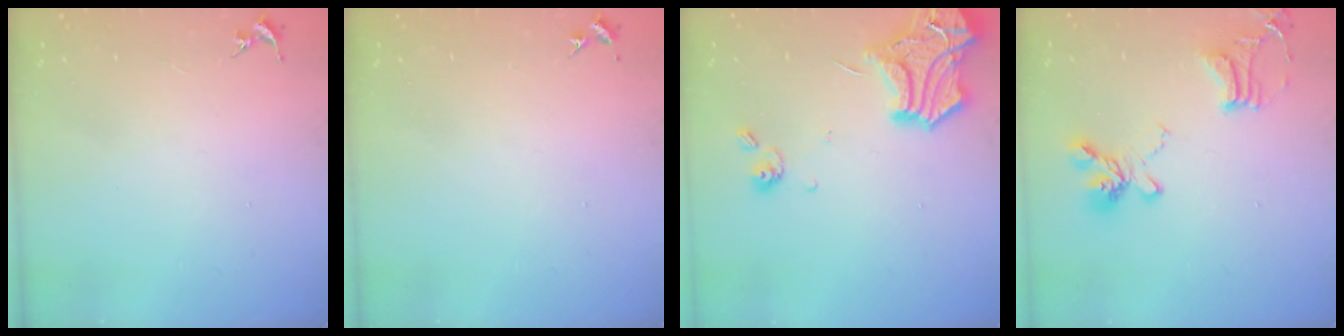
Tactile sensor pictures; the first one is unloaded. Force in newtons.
{"total": 2.7, "press": 2.7, "slide": 0.3}
{"total": 18.0, "press": 17.9, "slide": 1.8}
{"total": 18.1, "press": 18.0, "slide": 1.8}